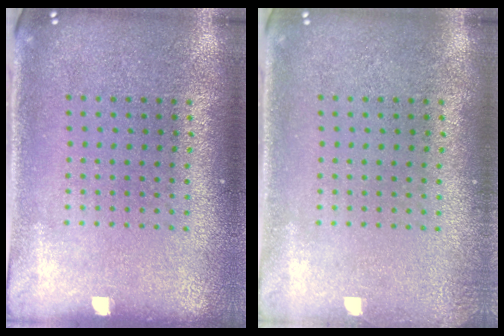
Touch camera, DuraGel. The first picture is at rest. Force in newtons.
{"total": 0.7, "press": 0.7, "slide": 0.2}